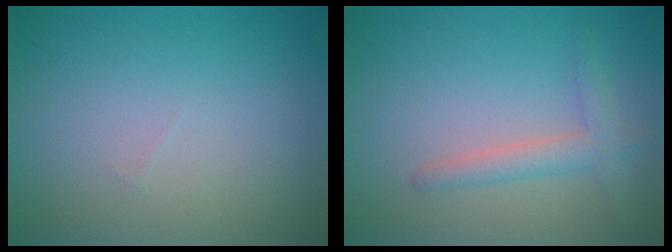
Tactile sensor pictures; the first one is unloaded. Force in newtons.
{"total": 2.3, "press": 2.3, "slide": 0.1}